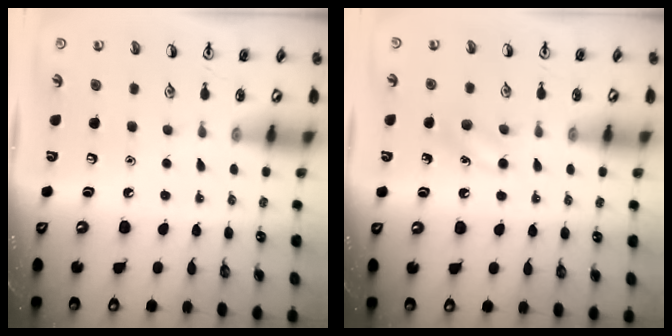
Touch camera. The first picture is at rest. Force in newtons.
{"total": 6.5, "press": 6.2, "slide": 1.8}